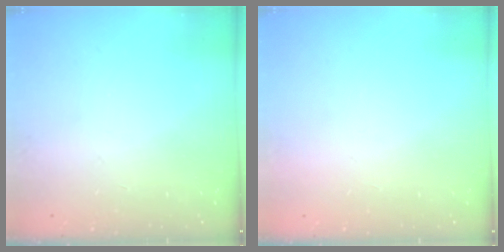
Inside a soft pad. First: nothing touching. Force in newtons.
{"total": 1.5, "press": 1.5, "slide": 0.1}